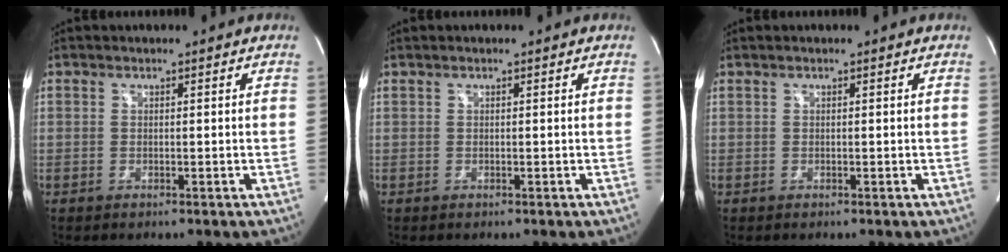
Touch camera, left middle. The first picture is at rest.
{"total": 0.0}
{"total": 0.0}